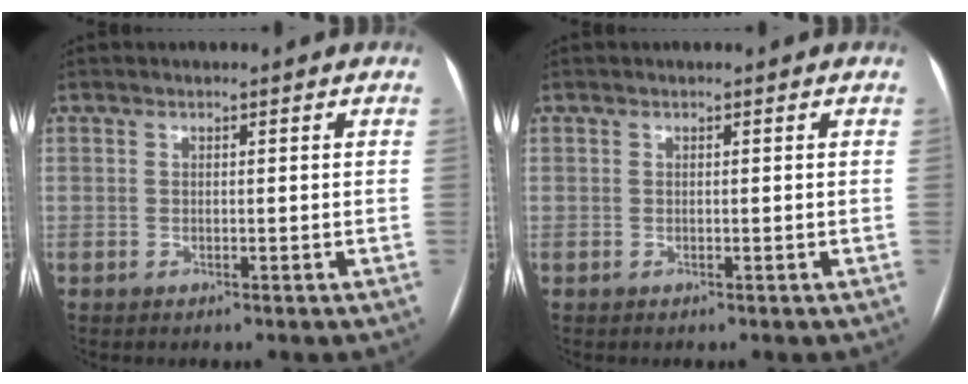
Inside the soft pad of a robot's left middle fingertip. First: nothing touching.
{"total": 0.0}